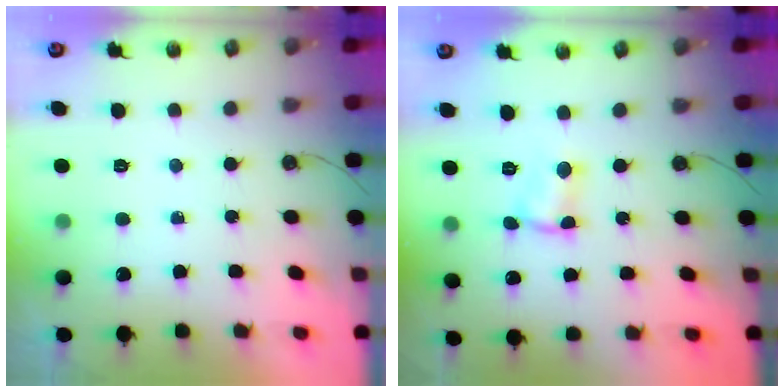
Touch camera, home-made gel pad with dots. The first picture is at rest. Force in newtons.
{"total": 2.2, "press": 2.2, "slide": 0.1}